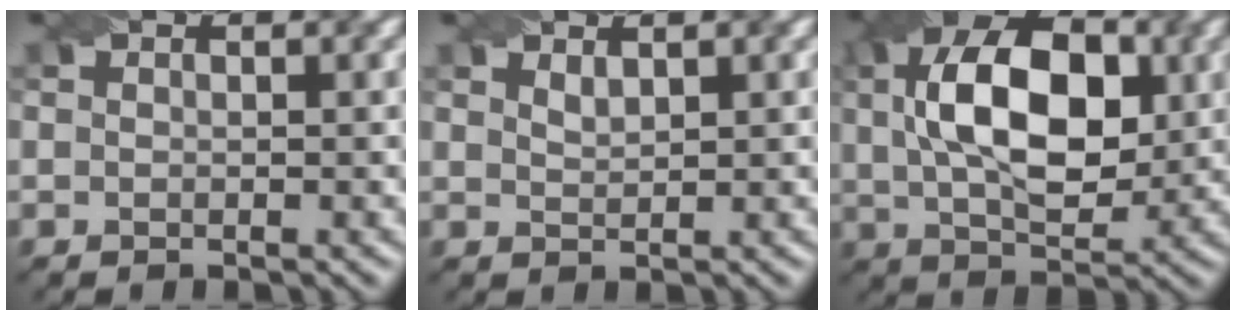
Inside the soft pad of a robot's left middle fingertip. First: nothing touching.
{"total": 1.0, "force": [0.9, 0.2, 0.4], "torque": [-0.012, 0.000, 0.019]}
{"total": 11.6, "force": [1.9, 6.6, 9.4], "torque": [-0.166, 0.012, 0.028]}